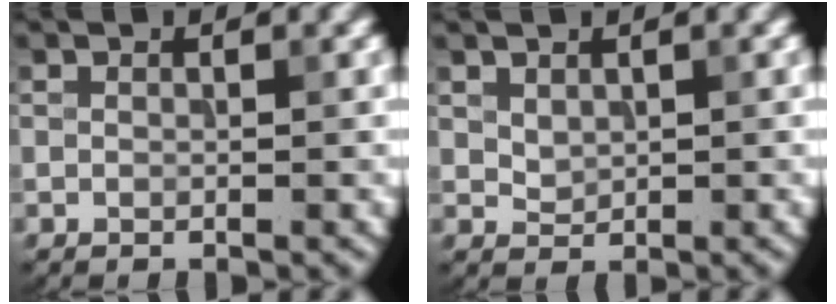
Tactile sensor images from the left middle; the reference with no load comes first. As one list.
[{"total": 1.0, "force": [0.6, 0.7, 0.5], "torque": [-0.011, -0.002, 0.018]}]